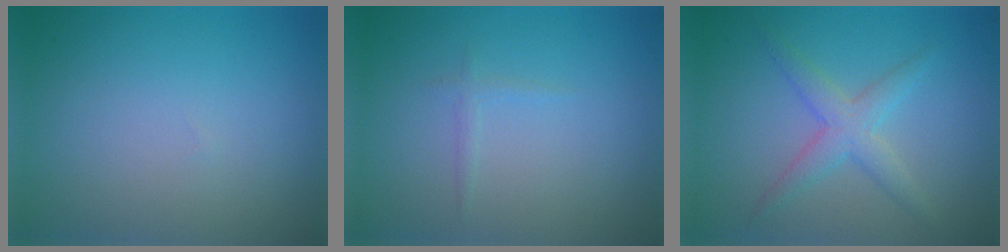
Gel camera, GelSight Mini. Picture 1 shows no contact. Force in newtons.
{"total": 0.7, "press": 0.7, "slide": 0.1}
{"total": 2.8, "press": 2.8, "slide": 0.1}